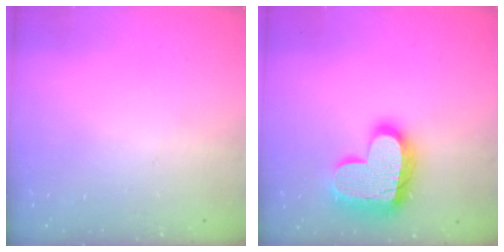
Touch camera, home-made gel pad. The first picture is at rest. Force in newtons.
{"total": 18.7, "press": 18.7, "slide": 1.2}